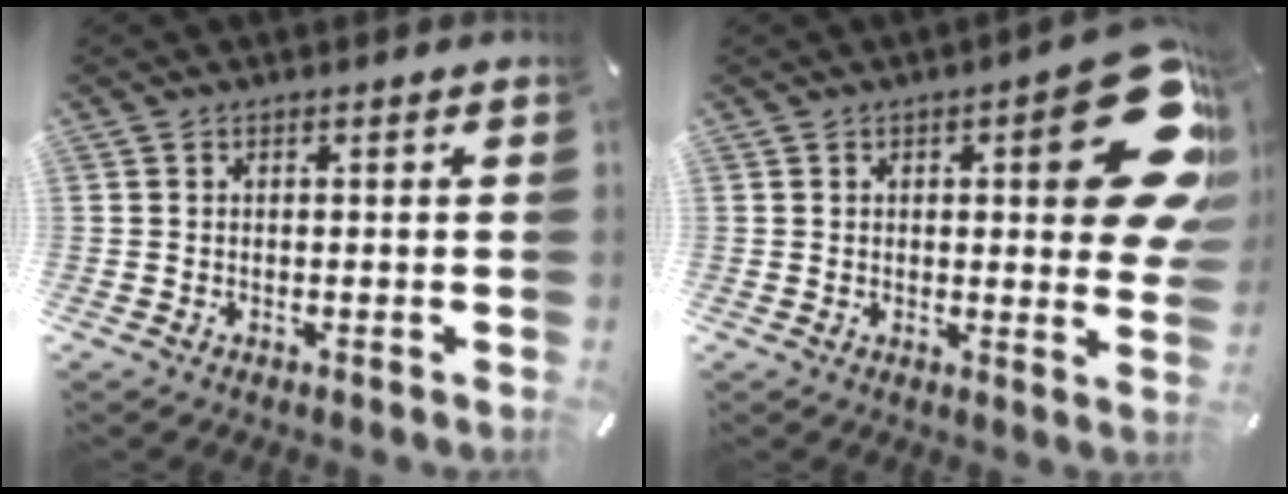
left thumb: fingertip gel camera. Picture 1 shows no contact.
{"total": 22.1, "force": [7.4, 8.2, 19.1], "torque": [-0.217, -0.056, 0.117]}